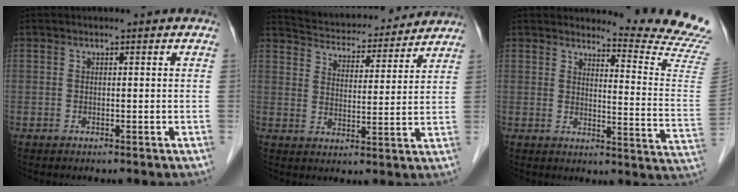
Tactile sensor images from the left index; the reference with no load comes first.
{"total": 15.7, "force": [14.8, 3.5, 3.7], "torque": [-0.055, 0.015, 0.213]}
{"total": 13.0, "force": [12.7, -2.7, 1.3], "torque": [-0.023, -0.150, 0.133]}